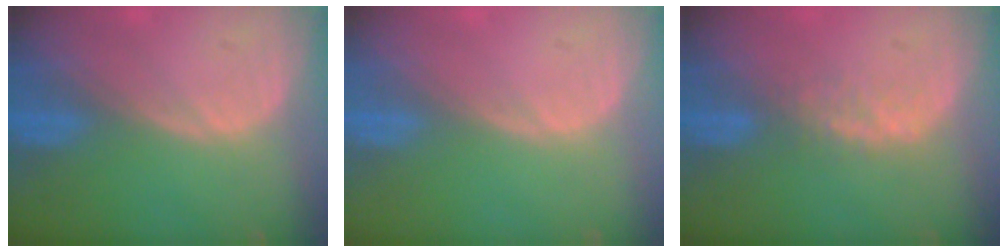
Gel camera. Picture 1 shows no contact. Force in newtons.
{"total": 0.0}
{"total": 2.3, "press": 2.3, "slide": 0.5}